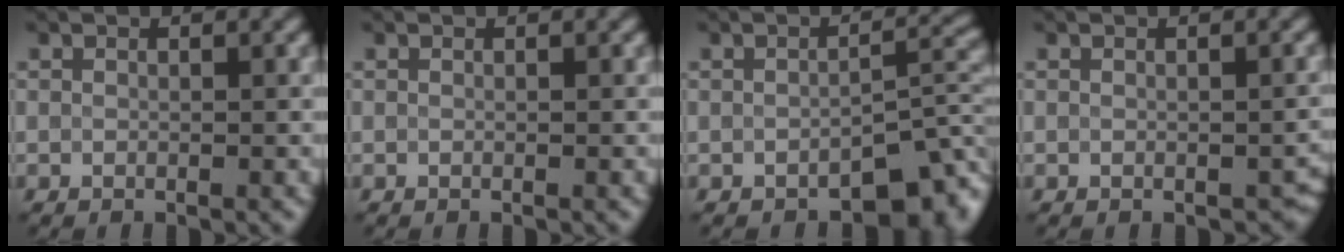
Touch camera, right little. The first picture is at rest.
{"total": 0.0}
{"total": 4.9, "force": [-3.0, 2.2, 3.2], "torque": [-0.023, 0.004, -0.047]}
{"total": 2.2, "force": [-0.8, 1.4, 1.4], "torque": [-0.008, -0.001, -0.009]}